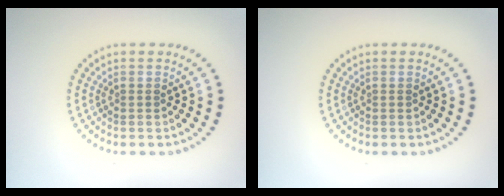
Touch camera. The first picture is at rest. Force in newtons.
{"total": 0.0}